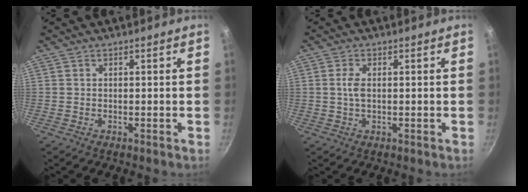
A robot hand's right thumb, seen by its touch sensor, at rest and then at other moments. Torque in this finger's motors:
{"motor_torque": [-0.13, 0.14, -0.49, 0.19, 0.00]}